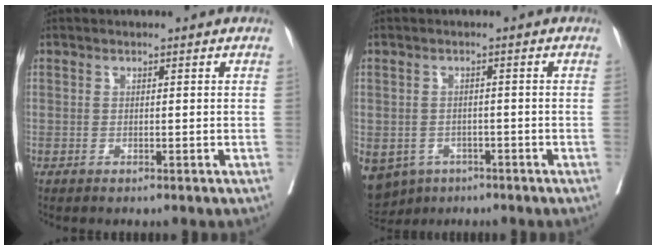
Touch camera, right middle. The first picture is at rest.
{"total": 11.7, "force": [-6.5, 8.9, 3.8], "torque": [-0.114, -0.007, -0.083]}